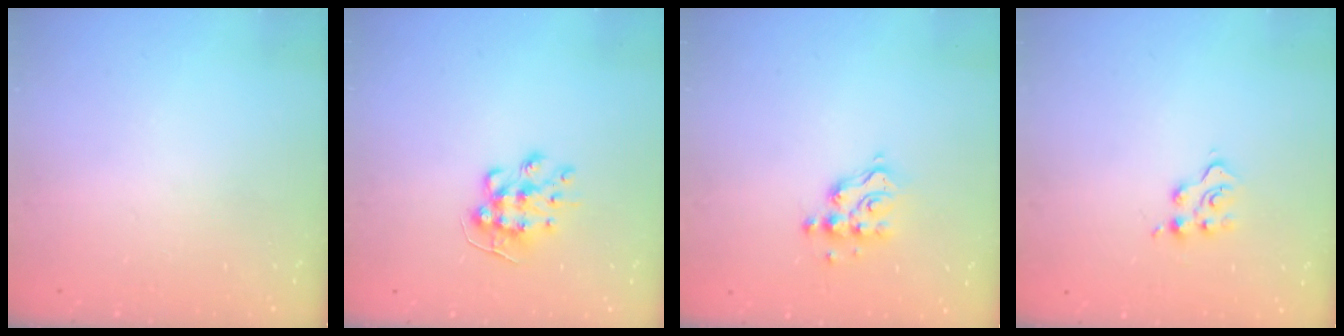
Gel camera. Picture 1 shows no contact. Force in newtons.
{"total": 9.0, "press": 9.0, "slide": 0.1}
{"total": 7.1, "press": 7.1, "slide": 0.3}
{"total": 5.2, "press": 5.2, "slide": 0.6}